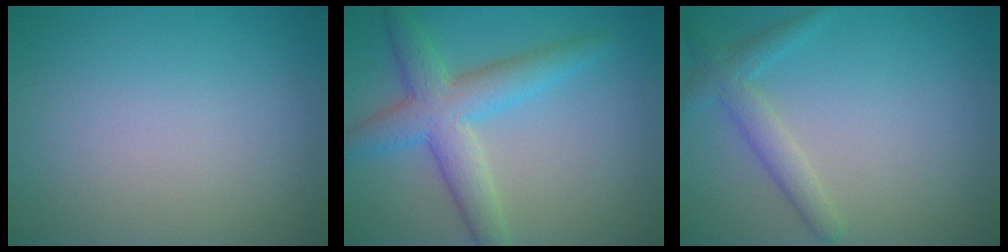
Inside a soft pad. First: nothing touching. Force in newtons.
{"total": 5.3, "press": 5.3, "slide": 0.2}
{"total": 2.5, "press": 2.5, "slide": 0.1}